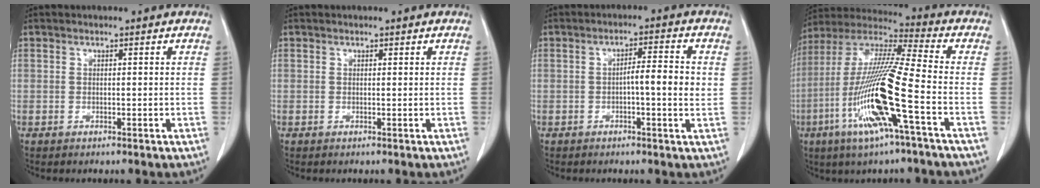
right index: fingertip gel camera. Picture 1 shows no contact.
{"total": 0.0}
{"total": 5.2, "force": [-0.2, 0.6, 5.2], "torque": [-0.079, 0.006, -0.006]}
{"total": 17.9, "force": [-6.1, 0.0, 16.8], "torque": [-0.345, -0.015, -0.123]}